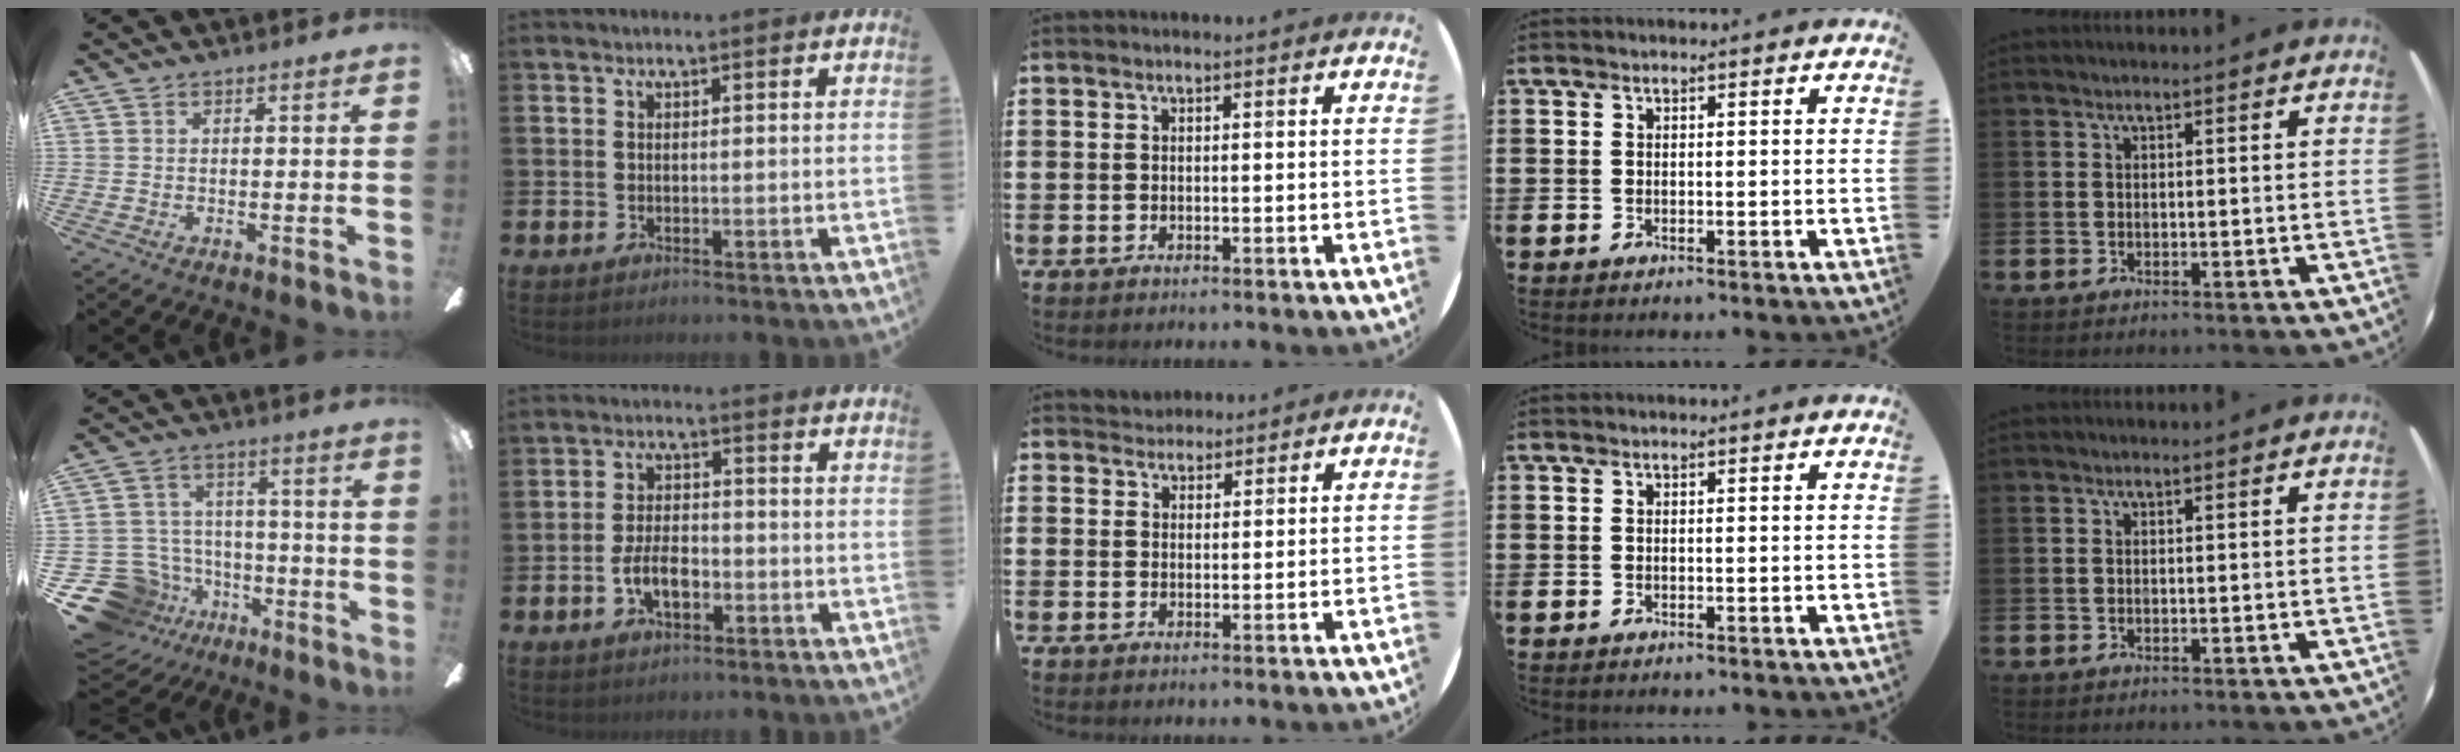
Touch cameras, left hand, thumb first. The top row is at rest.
{"thumb": {"total": 14.2, "force": [-7.7, 11.2, 4.1], "torque": [-0.123, 0.048, -0.117]}, "index": {"total": 4.8, "force": [-1.6, 2.6, 3.7], "torque": [-0.071, 0.006, -0.031]}, "middle": {"total": 2.2, "force": [2.1, 0.6, -0.2], "torque": [0.000, 0.001, 0.040]}}